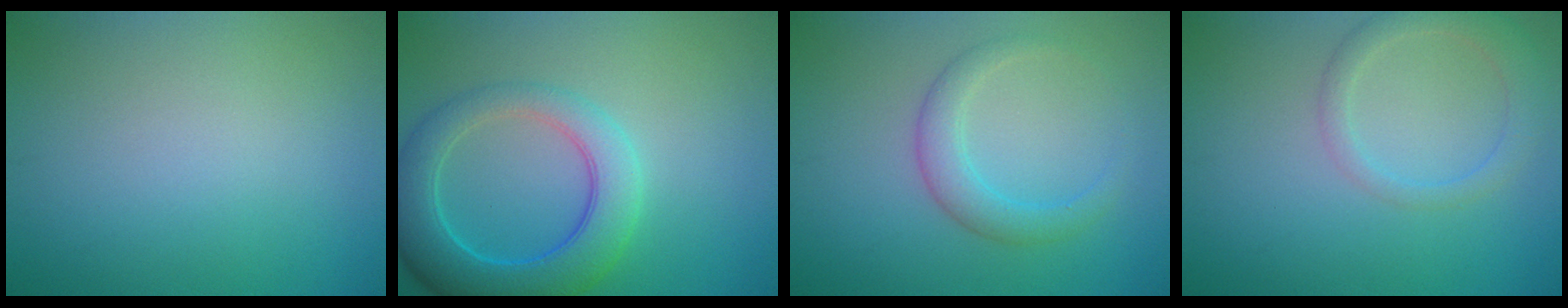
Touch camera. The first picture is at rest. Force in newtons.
{"total": 6.6, "press": 6.6, "slide": 0.3}
{"total": 2.7, "press": 2.7, "slide": 0.1}
{"total": 2.7, "press": 2.7, "slide": 0.1}